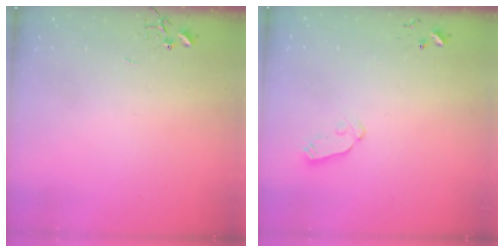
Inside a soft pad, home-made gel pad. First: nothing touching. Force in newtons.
{"total": 6.0, "press": 6.0, "slide": 0.5}